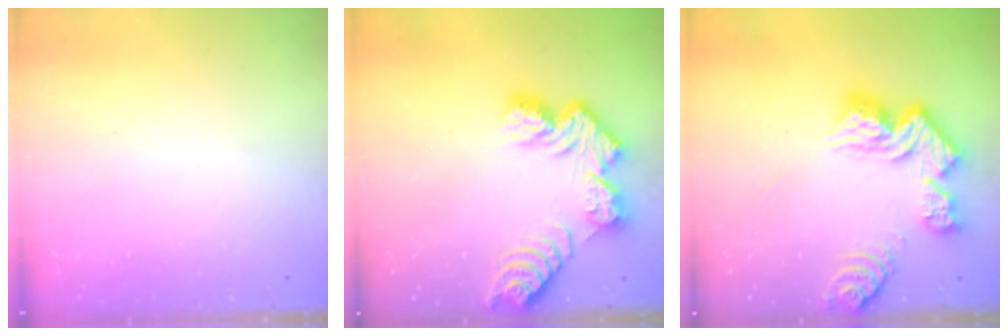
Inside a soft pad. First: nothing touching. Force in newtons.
{"total": 10.8, "press": 10.7, "slide": 1.1}
{"total": 13.6, "press": 13.5, "slide": 1.6}